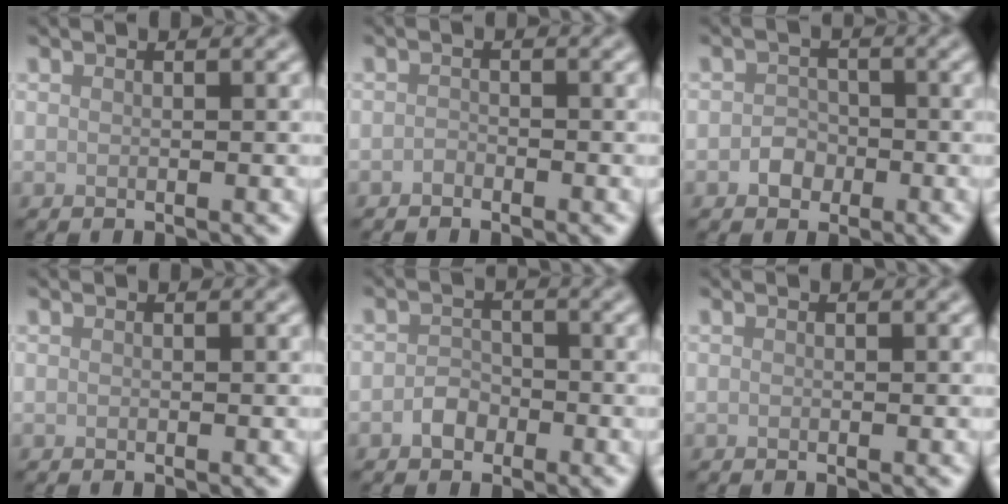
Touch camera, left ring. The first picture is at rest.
{"total": 0.7, "force": [-0.6, 0.3, 0.1], "torque": [-0.001, -0.001, -0.012]}
{"total": 1.7, "force": [-0.7, 1.5, 0.6], "torque": [-0.003, 0.003, -0.015]}
{"total": 0.0}
{"total": 1.8, "force": [-0.9, 1.3, 0.6], "torque": [-0.007, 0.005, -0.020]}
{"total": 0.0}